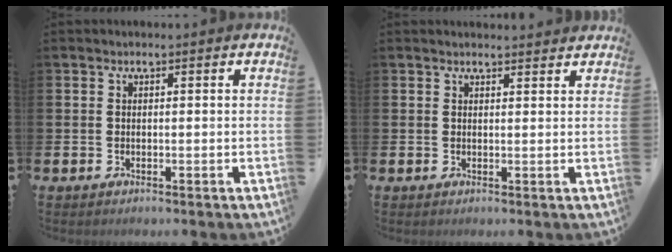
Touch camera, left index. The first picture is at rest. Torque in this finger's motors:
{"motor_torque": [0.84, -1.30, 0.21, 0.01]}